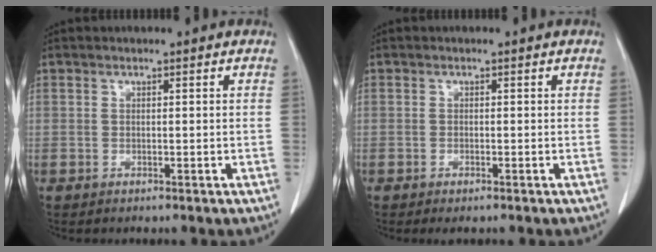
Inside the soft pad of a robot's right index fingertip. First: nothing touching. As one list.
[{"total": 1.2, "force": [-0.7, 0.3, 0.8], "torque": [-0.015, -0.003, -0.005]}]